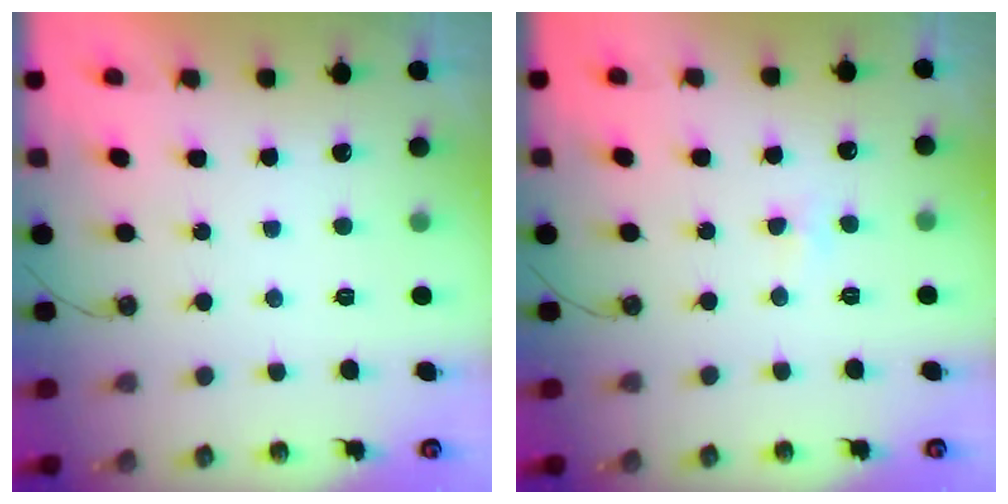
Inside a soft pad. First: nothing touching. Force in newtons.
{"total": 4.3, "press": 2.7, "slide": 3.4}